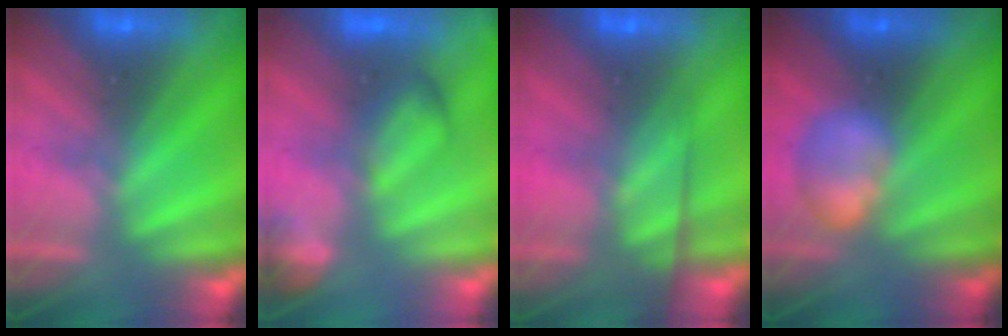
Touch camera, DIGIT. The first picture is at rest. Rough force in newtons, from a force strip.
{"total": 2.6}
{"total": 7.5}
{"total": 2.6}